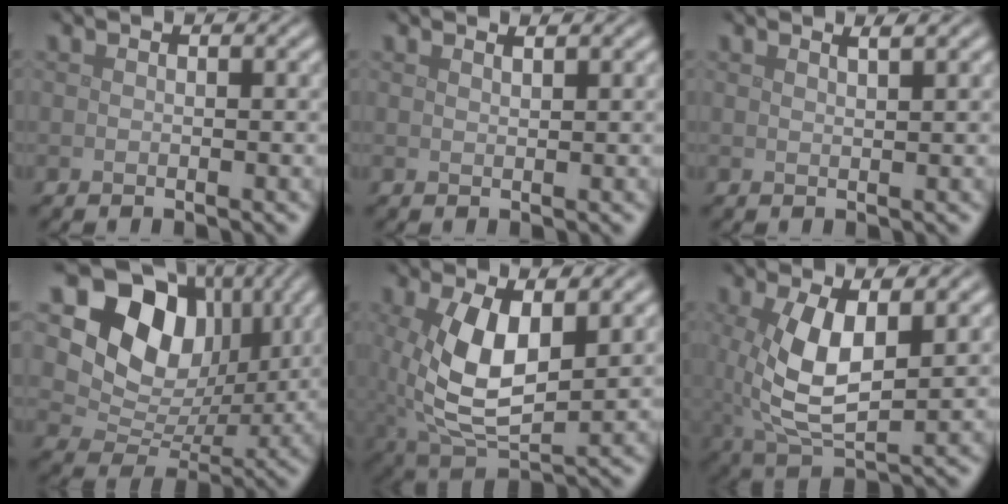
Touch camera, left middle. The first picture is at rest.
{"total": 0.9, "force": [0.8, 0.2, 0.4], "torque": [0.000, 0.001, 0.011]}
{"total": 1.5, "force": [1.1, 0.4, 0.9], "torque": [-0.002, 0.002, 0.009]}
{"total": 11.2, "force": [4.2, 8.3, 6.3], "torque": [-0.113, -0.005, 0.069]}
{"total": 7.6, "force": [1.3, 3.7, 6.6], "torque": [-0.148, -0.012, 0.029]}
{"total": 6.5, "force": [1.1, 2.8, 5.8], "torque": [-0.130, -0.008, 0.024]}